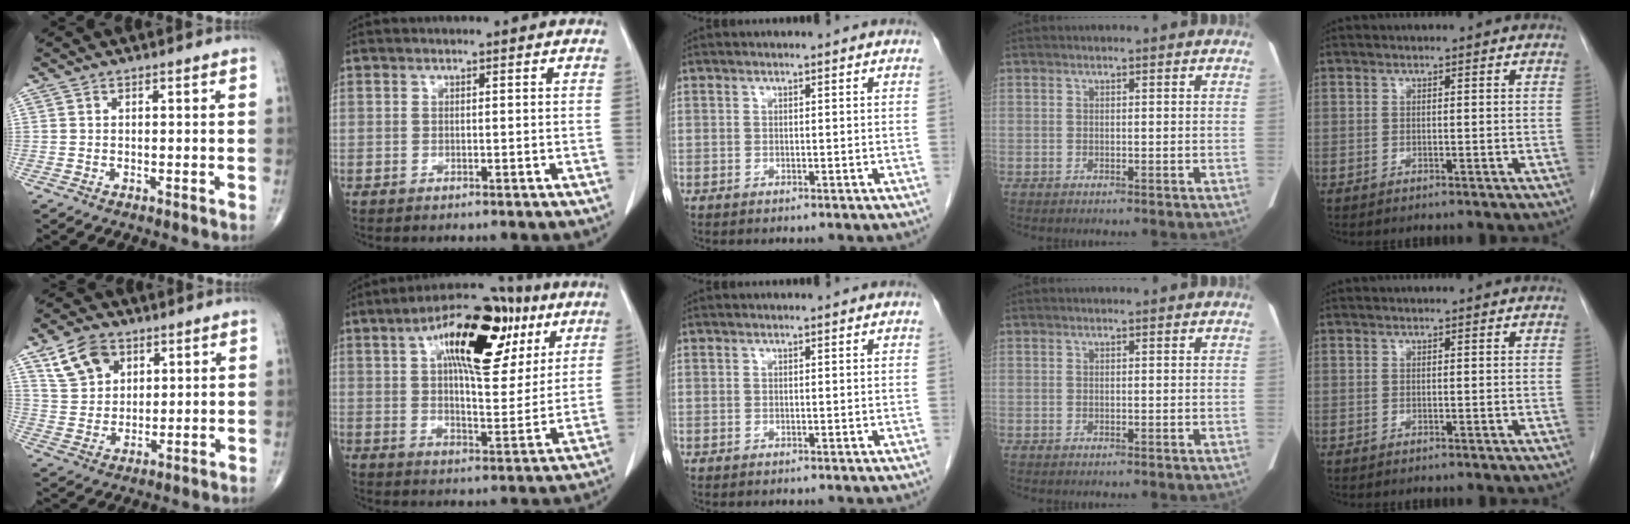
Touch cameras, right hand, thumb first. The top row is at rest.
{"thumb": {"total": 9.3, "force": [4.9, 6.4, 4.6], "torque": [-0.065, -0.018, 0.098]}, "index": {"total": 19.5, "force": [8.6, 7.5, 15.8], "torque": [-0.249, 0.037, 0.135]}}